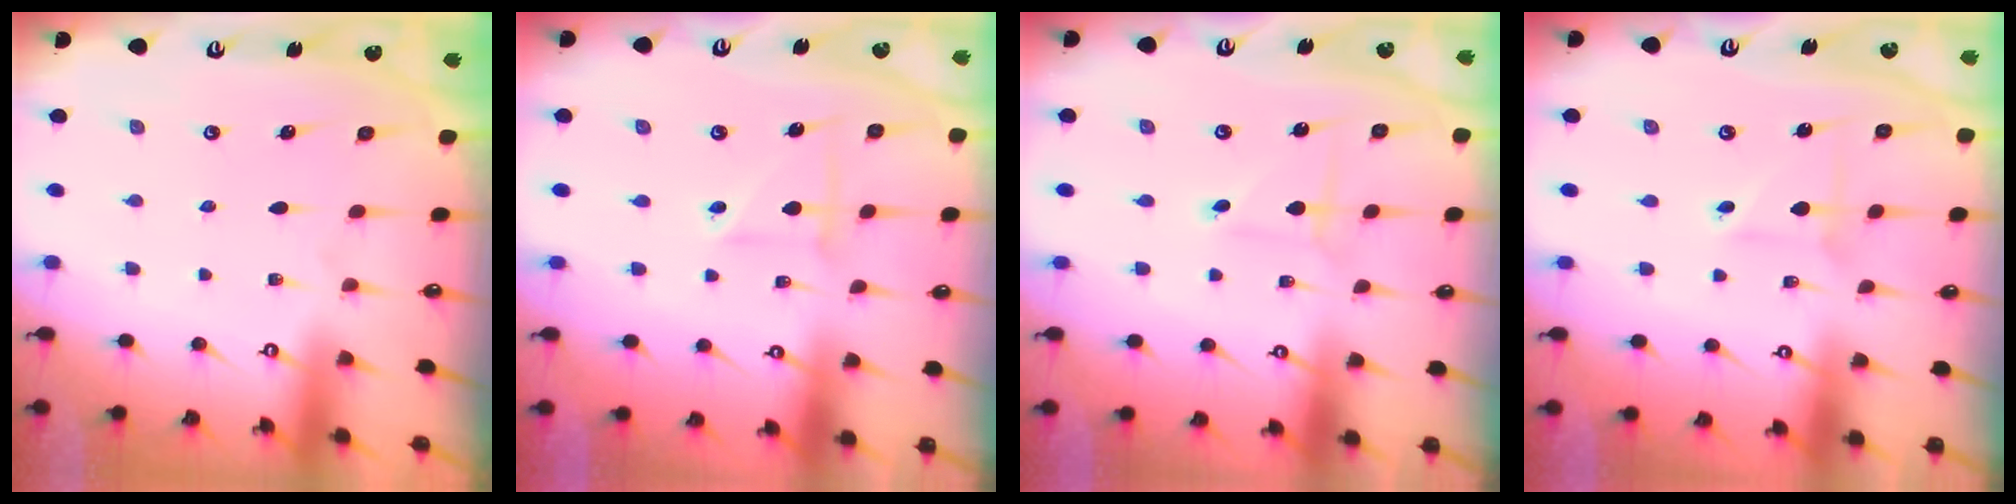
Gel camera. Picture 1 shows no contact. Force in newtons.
{"total": 3.8, "press": 3.6, "slide": 1.0}
{"total": 0.9, "press": 0.9, "slide": 0.0}
{"total": 2.7, "press": 2.7, "slide": 0.2}